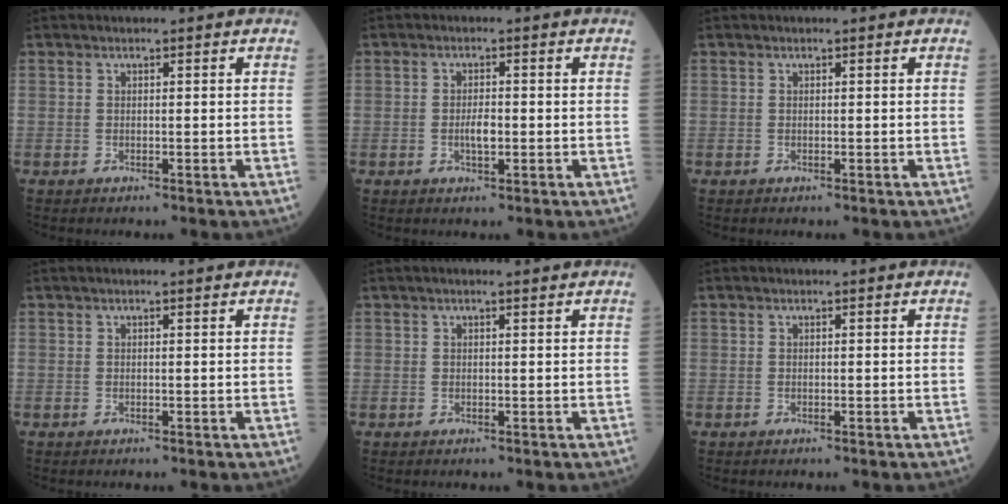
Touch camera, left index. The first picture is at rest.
{"total": 2.4, "force": [-0.4, 0.8, 2.2], "torque": [-0.044, 0.001, -0.007]}
{"total": 0.0}
{"total": 0.6, "force": [0.5, -0.1, 0.3], "torque": [-0.009, 0.001, 0.008]}
{"total": 1.4, "force": [1.2, 0.0, 0.9], "torque": [-0.015, 0.009, 0.018]}
{"total": 0.0}